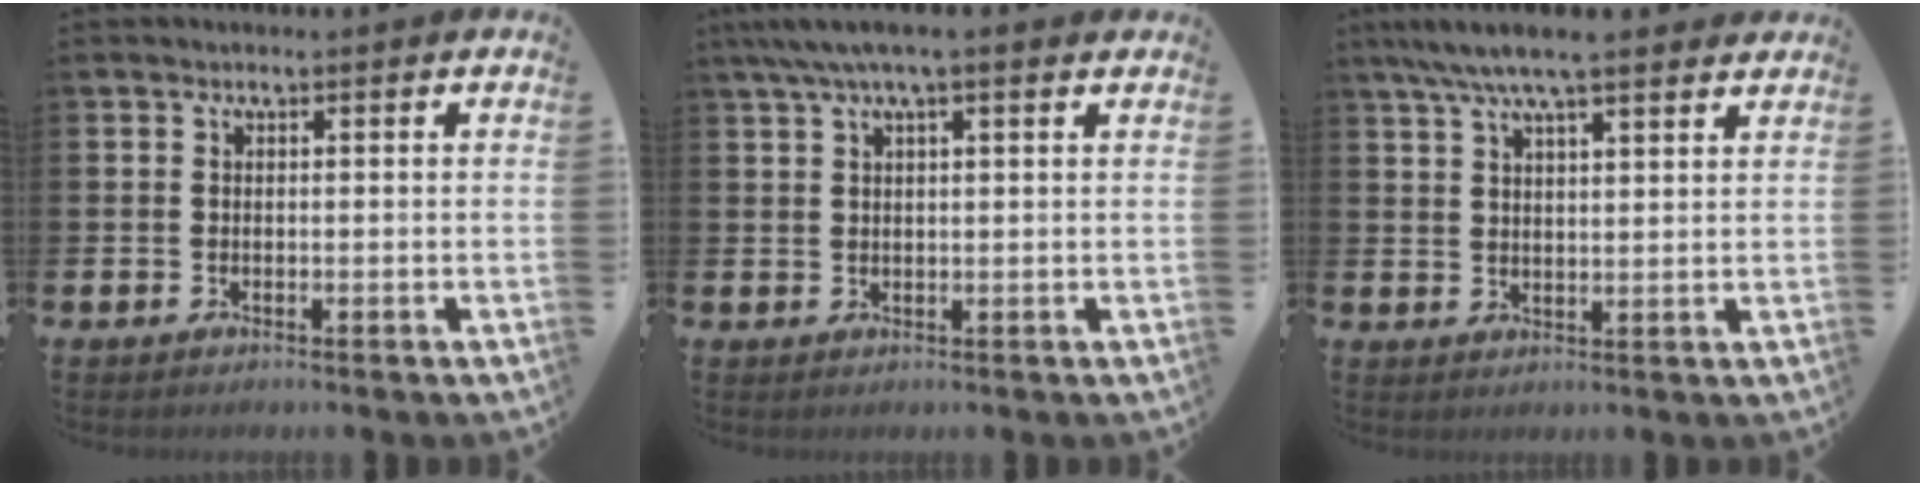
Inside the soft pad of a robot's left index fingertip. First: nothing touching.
{"total": 4.0, "force": [2.7, 0.9, 2.9], "torque": [-0.054, 0.000, 0.047]}
{"total": 7.0, "force": [6.1, 1.1, 3.2], "torque": [-0.072, -0.016, 0.110]}